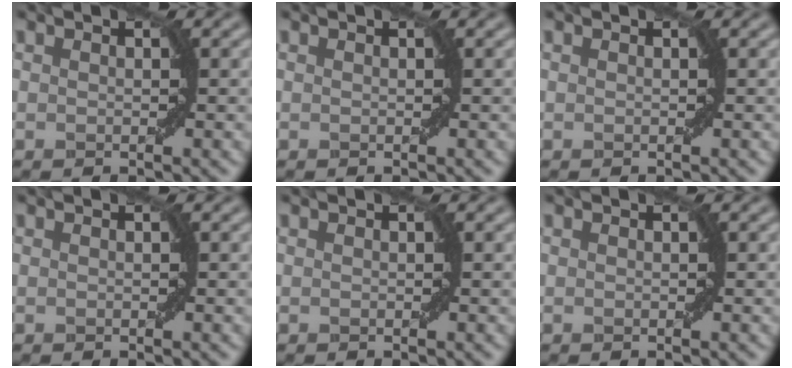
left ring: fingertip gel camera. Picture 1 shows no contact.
{"total": 0.0}
{"total": 0.0}
{"total": 0.0}
{"total": 0.0}
{"total": 0.0}